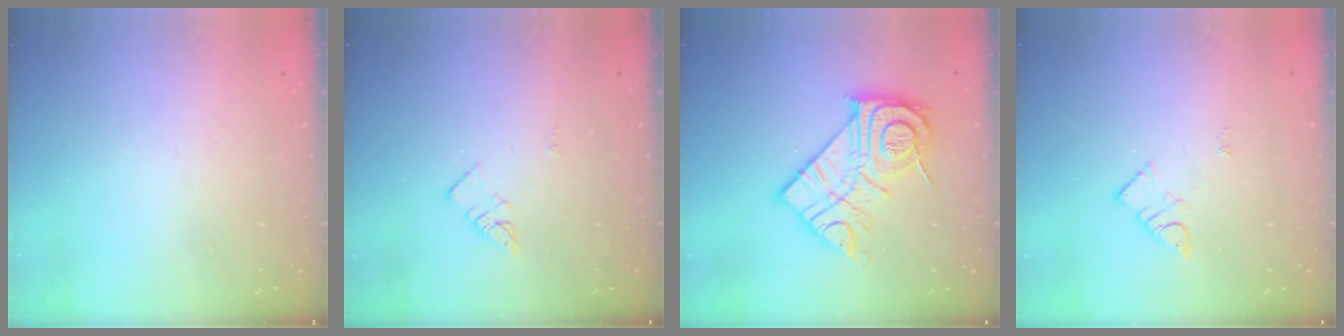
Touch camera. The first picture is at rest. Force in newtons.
{"total": 3.3, "press": 3.3, "slide": 0.3}
{"total": 17.8, "press": 17.8, "slide": 1.2}
{"total": 3.6, "press": 3.6, "slide": 0.4}